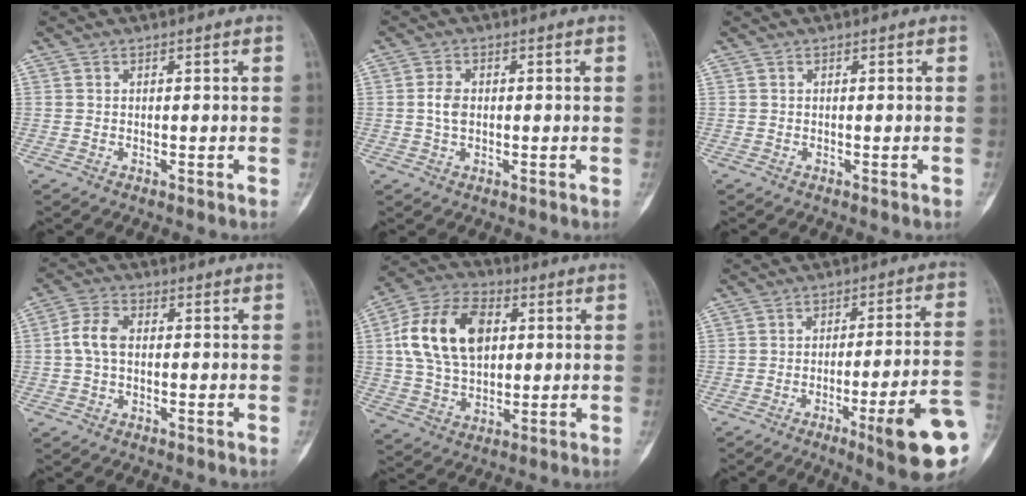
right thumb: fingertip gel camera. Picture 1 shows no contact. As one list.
[{"total": 3.3, "force": [0.1, 2.2, 2.5], "torque": [-0.048, 0.004, 0.000]}, {"total": 0.0}, {"total": 5.6, "force": [0.1, 3.7, 4.2], "torque": [-0.088, 0.017, -0.004]}, {"total": 16.9, "force": [3.5, 10.9, 12.4], "torque": [-0.213, 0.010, 0.060]}, {"total": 16.1, "force": [-6.3, 1.8, 14.7], "torque": [-0.164, 0.022, -0.082]}]